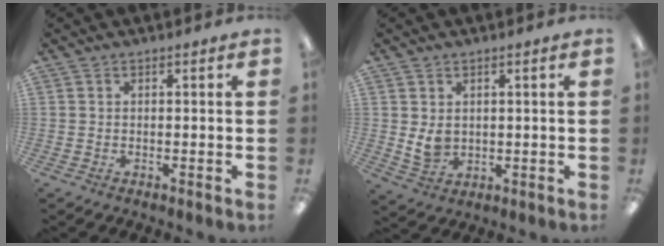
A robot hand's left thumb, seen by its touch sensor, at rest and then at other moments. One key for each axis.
{"total": 4.6, "fx": 1.2, "fy": 3.4, "fz": 2.9, "tx": -0.070, "ty": -0.010, "tz": 0.018}